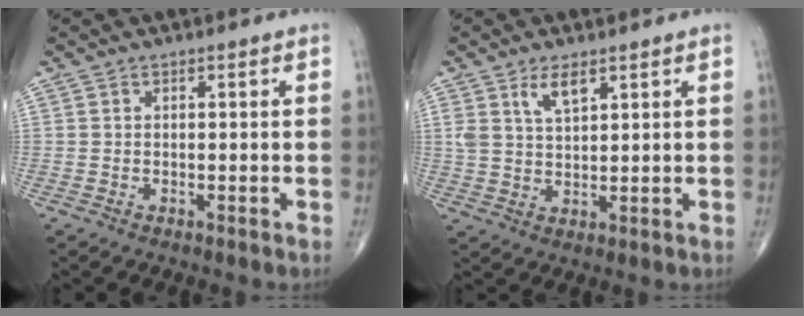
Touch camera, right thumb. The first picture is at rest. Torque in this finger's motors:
{"motor_torque": [-0.18, 0.28, 0.34, 0.31, 0.02]}